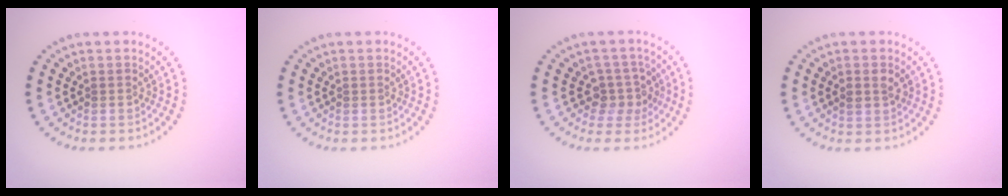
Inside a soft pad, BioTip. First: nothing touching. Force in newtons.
{"total": 0.0}
{"total": 2.3, "press": 1.9, "slide": 1.4}
{"total": 1.4, "press": 1.4, "slide": 0.3}